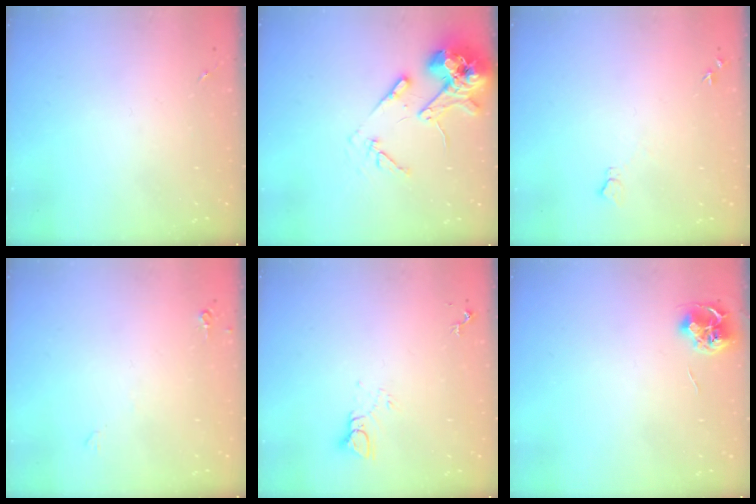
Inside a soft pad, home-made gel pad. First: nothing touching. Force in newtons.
{"total": 14.9, "press": 14.7, "slide": 2.3}
{"total": 5.5, "press": 5.5, "slide": 0.7}
{"total": 3.8, "press": 3.8, "slide": 0.6}
{"total": 4.4, "press": 4.4, "slide": 0.3}
{"total": 7.1, "press": 7.1, "slide": 0.4}